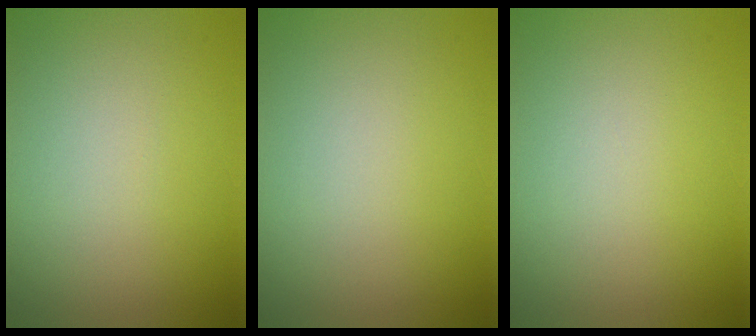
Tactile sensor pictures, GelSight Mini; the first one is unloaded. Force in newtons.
{"total": 0.0}
{"total": 0.0}